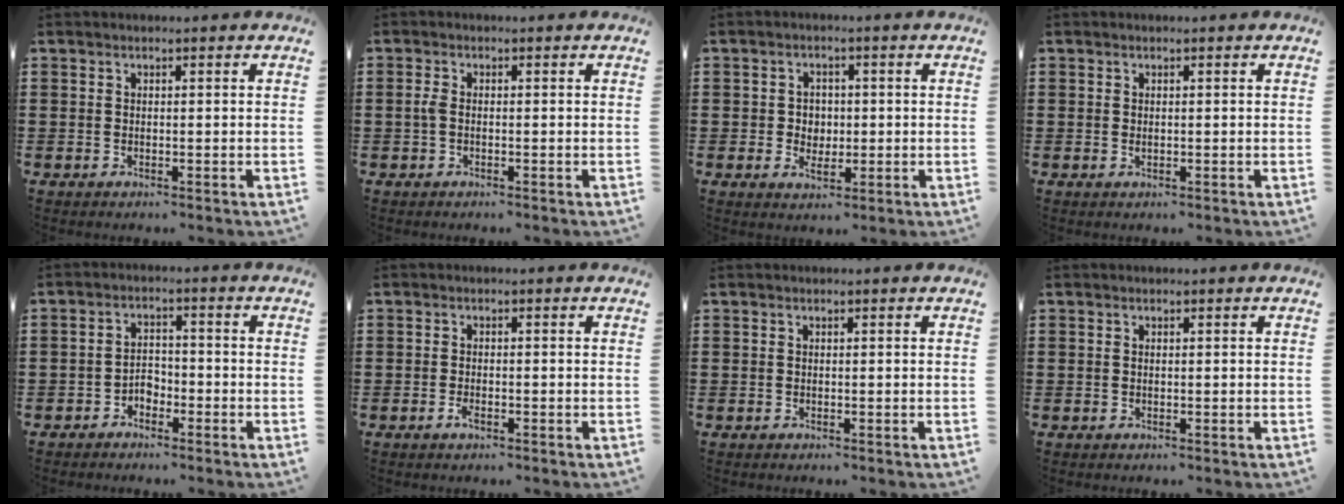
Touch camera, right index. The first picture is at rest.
{"total": 1.6, "force": [-0.3, 0.7, 1.4], "torque": [-0.043, -0.005, -0.011]}
{"total": 2.7, "force": [-0.2, 2.4, 1.1], "torque": [-0.031, 0.009, -0.009]}
{"total": 0.5, "force": [0.0, 0.2, 0.5], "torque": [-0.010, -0.003, 0.001]}
{"total": 2.4, "force": [-1.8, 1.4, 0.8], "torque": [-0.021, 0.005, -0.039]}
{"total": 1.6, "force": [-0.9, 0.5, 1.2], "torque": [-0.032, -0.007, -0.018]}
{"total": 0.0}
{"total": 0.0}